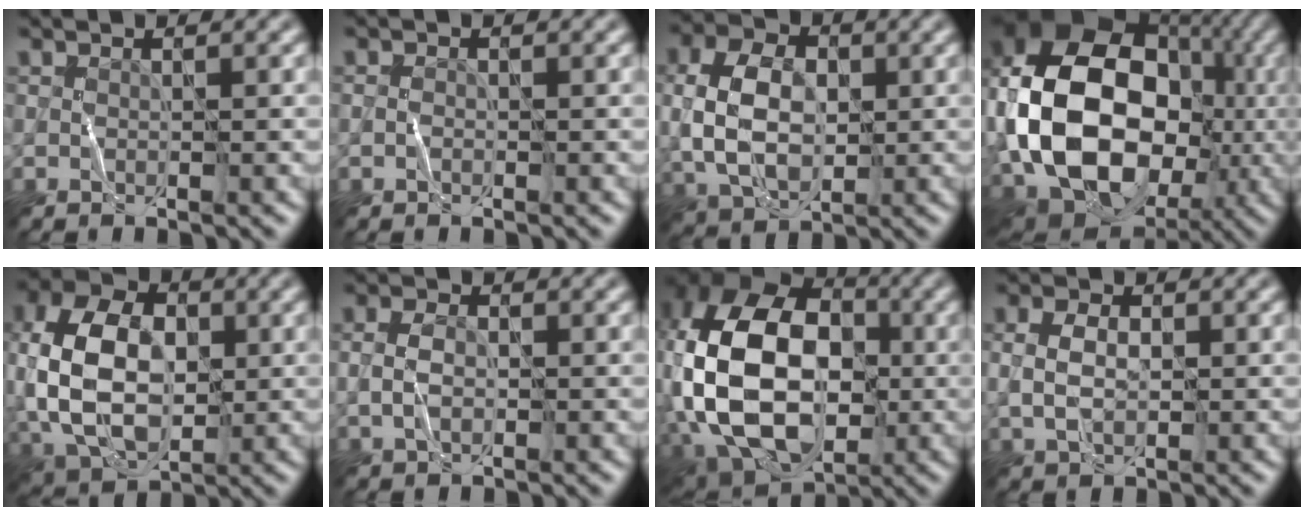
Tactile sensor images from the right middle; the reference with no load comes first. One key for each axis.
{"total": 0.6, "fx": -0.3, "fy": 0.4, "fz": 0.4, "tx": -0.006, "ty": 0.002, "tz": -0.007}
{"total": 7.3, "fx": 0.2, "fy": 5.0, "fz": 5.2, "tx": -0.123, "ty": 0.001, "tz": 0.007}
{"total": 17.9, "fx": -0.8, "fy": 13.4, "fz": 11.9, "tx": -0.251, "ty": 0.006, "tz": -0.029}
{"total": 11.8, "fx": 0.3, "fy": 8.1, "fz": 8.6, "tx": -0.199, "ty": 0.002, "tz": 0.007}
{"total": 2.3, "fx": -0.2, "fy": 1.5, "fz": 1.8, "tx": -0.044, "ty": 0.001, "tz": -0.003}
{"total": 19.1, "fx": -0.6, "fy": 13.0, "fz": 13.9, "tx": -0.286, "ty": 0.014, "tz": -0.026}
{"total": 3.5, "fx": 0.3, "fy": 2.4, "fz": 2.5, "tx": -0.059, "ty": 0.005, "tz": 0.008}